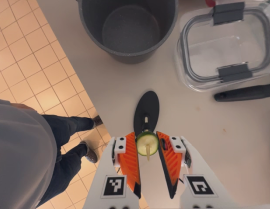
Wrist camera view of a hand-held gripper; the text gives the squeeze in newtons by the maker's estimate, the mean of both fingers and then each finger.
{"total": 9.2, "left": 9.0, "right": 9.4}